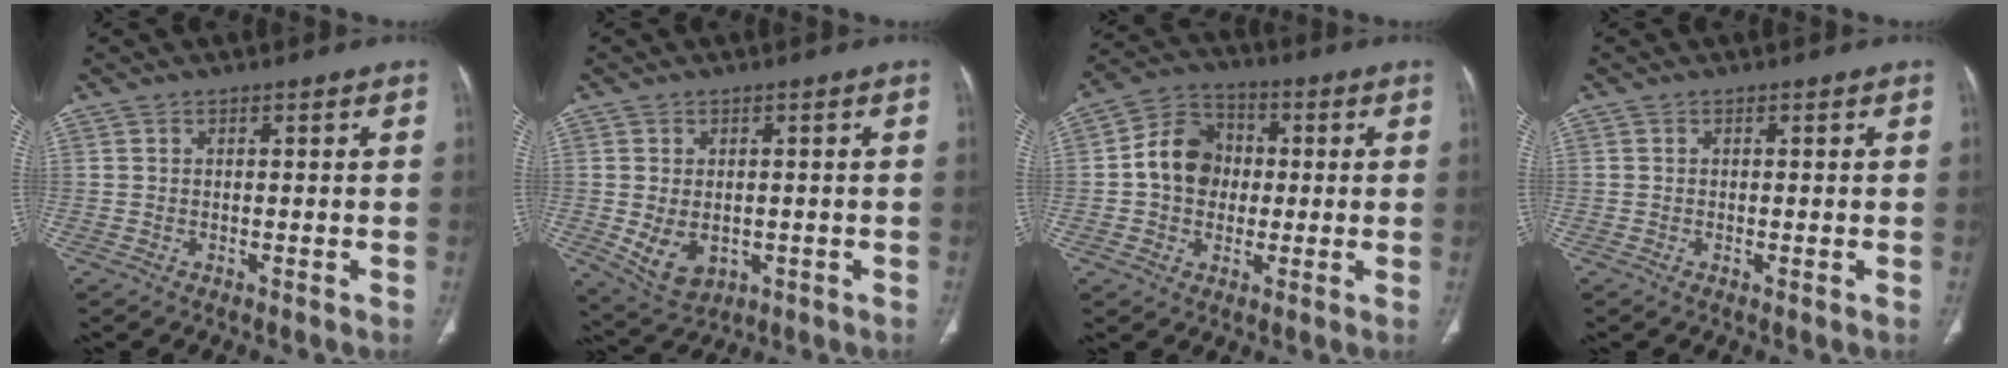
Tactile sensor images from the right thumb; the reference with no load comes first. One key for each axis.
{"total": 7.1, "fx": -1.1, "fy": 5.0, "fz": 4.9, "tx": -0.078, "ty": -0.005, "tz": 0.003}
{"total": 10.6, "fx": 0.1, "fy": 8.9, "fz": 5.8, "tx": -0.073, "ty": 0.024, "tz": -0.007}
{"total": 0.6, "fx": -0.1, "fy": 0.2, "fz": 0.6, "tx": -0.015, "ty": -0.004, "tz": -0.004}